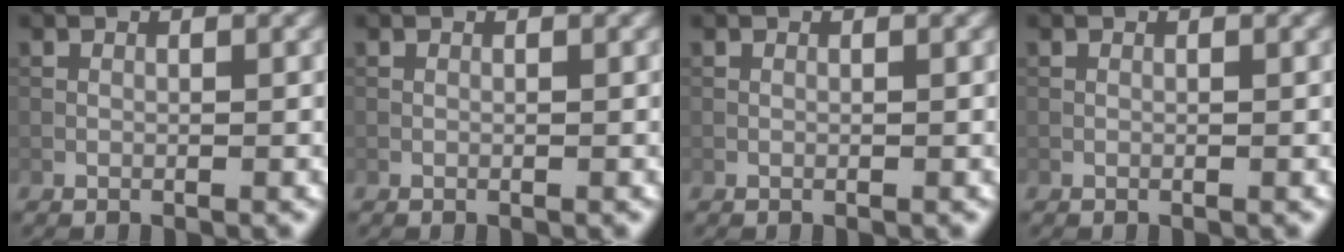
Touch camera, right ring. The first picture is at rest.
{"total": 0.0}
{"total": 0.0}
{"total": 0.0}